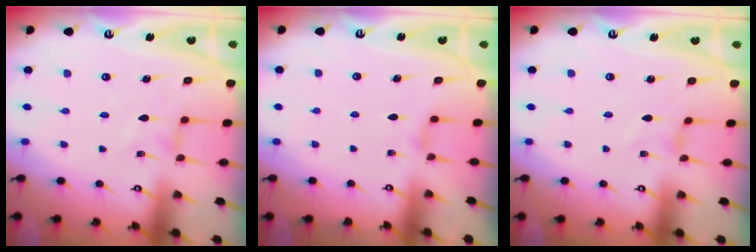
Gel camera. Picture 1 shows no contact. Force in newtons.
{"total": 3.8, "press": 3.8, "slide": 0.5}
{"total": 0.0}